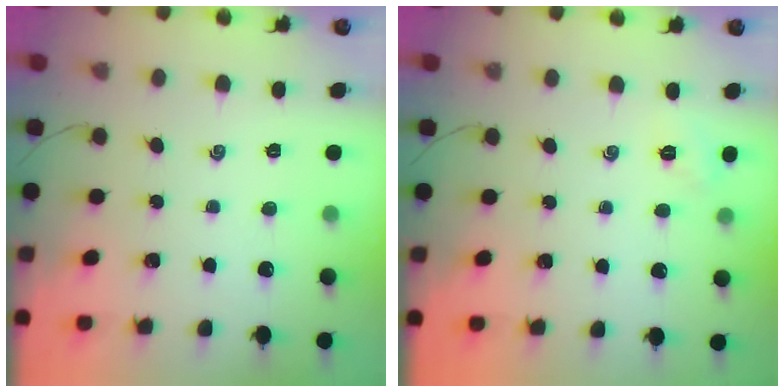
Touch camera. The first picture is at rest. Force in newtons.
{"total": 2.2, "press": 2.2, "slide": 0.6}